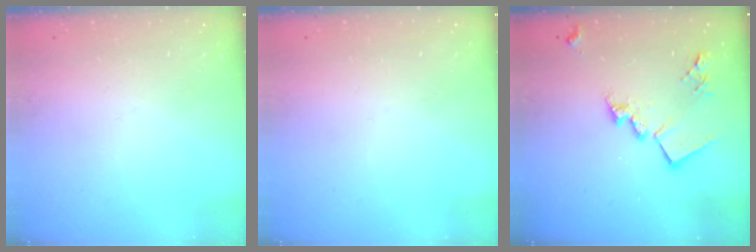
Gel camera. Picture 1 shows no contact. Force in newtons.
{"total": 0.0}
{"total": 16.0, "press": 16.0, "slide": 0.9}